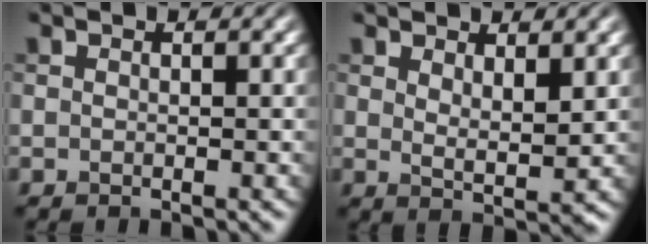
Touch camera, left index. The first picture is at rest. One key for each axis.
{"total": 2.7, "fx": 1.5, "fy": 0.7, "fz": 2.1, "tx": -0.035, "ty": -0.011, "tz": 0.029}